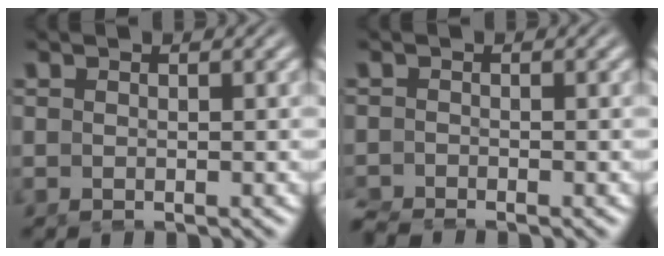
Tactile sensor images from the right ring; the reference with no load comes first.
{"total": 1.9, "force": [-1.9, 0.1, 0.1], "torque": [0.001, -0.013, -0.028]}